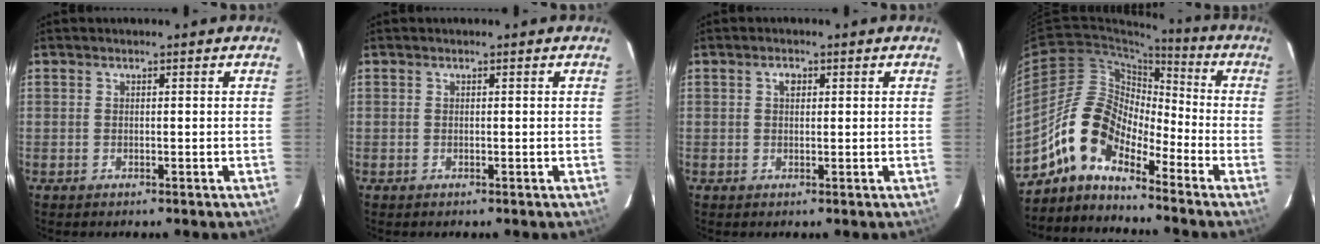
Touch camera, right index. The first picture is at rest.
{"total": 0.0}
{"total": 1.5, "force": [0.5, 1.0, 1.0], "torque": [-0.015, 0.007, 0.007]}
{"total": 11.3, "force": [-8.3, 5.0, 5.7], "torque": [-0.102, 0.024, -0.172]}